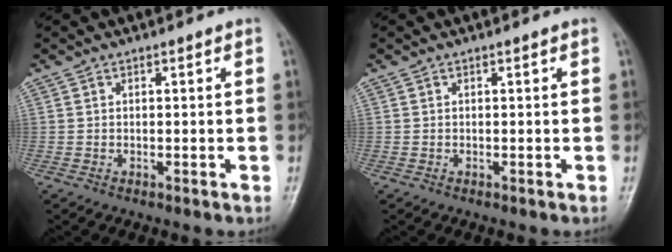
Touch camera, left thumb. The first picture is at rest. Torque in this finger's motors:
{"motor_torque": [0.00, 0.01, -0.03, -0.01, 0.00]}